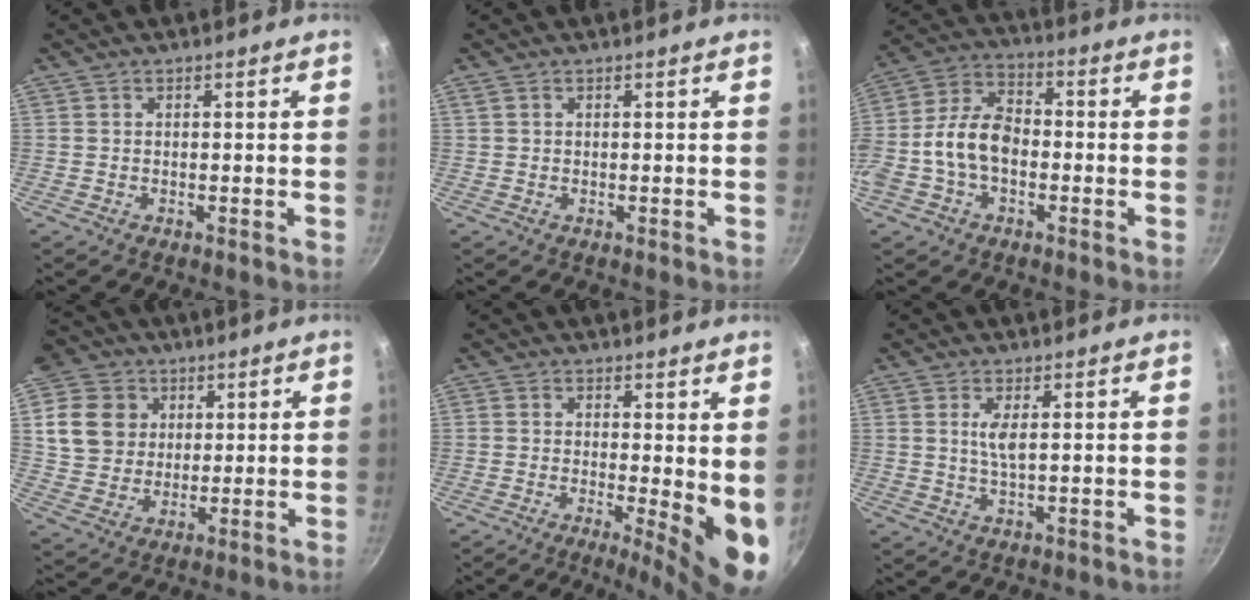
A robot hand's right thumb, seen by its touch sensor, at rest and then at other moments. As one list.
[{"total": 0.7, "force": [0.3, 0.5, 0.3], "torque": [-0.006, 0.003, 0.006]}, {"total": 11.6, "force": [-2.1, 7.7, 8.4], "torque": [-0.140, 0.041, -0.053]}, {"total": 12.4, "force": [4.0, 10.7, 4.9], "torque": [-0.061, -0.007, 0.073]}, {"total": 9.5, "force": [-0.3, 2.8, 9.0], "torque": [-0.107, -0.021, -0.001]}, {"total": 3.1, "force": [0.9, 0.8, 2.8], "torque": [-0.058, -0.006, 0.020]}]